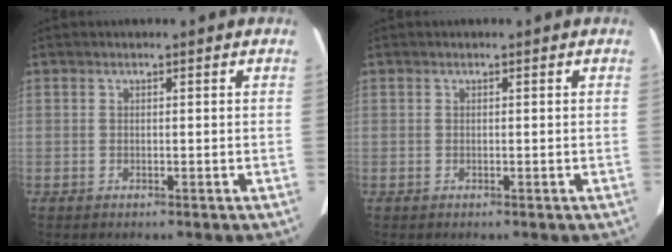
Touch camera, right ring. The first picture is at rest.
{"total": 0.0}